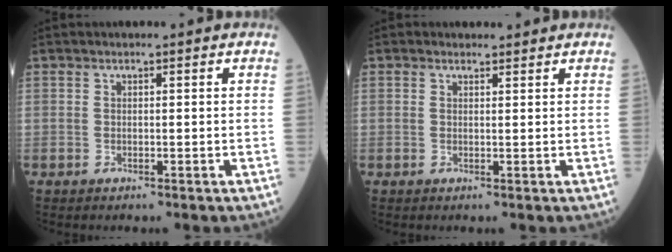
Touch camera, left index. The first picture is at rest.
{"total": 1.0, "force": [0.9, 0.5, 0.0], "torque": [-0.006, 0.003, 0.011]}